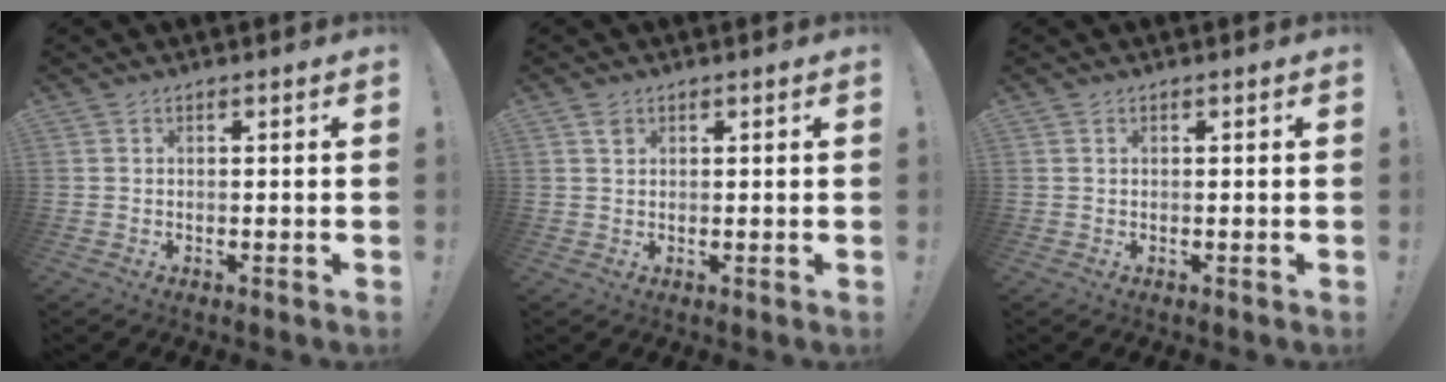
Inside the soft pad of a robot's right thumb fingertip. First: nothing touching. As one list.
[{"total": 1.4, "force": [0.9, 0.9, 0.6], "torque": [0.002, -0.006, 0.015]}, {"total": 0.0}]